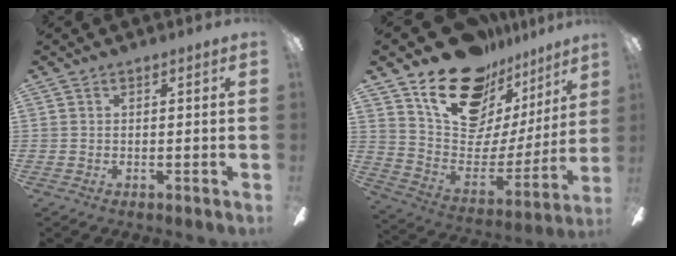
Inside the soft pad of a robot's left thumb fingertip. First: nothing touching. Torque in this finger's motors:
{"motor_torque": [1.25, 0.31, 1.30, -1.47, 0.25]}